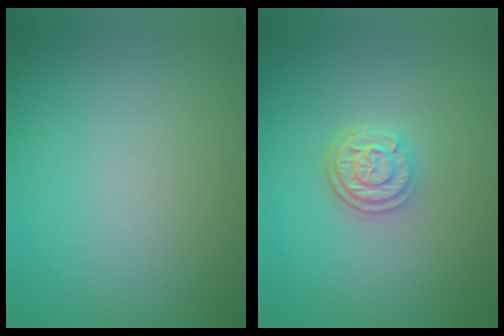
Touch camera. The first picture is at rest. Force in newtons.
{"total": 3.0, "press": 2.4, "slide": 1.8}